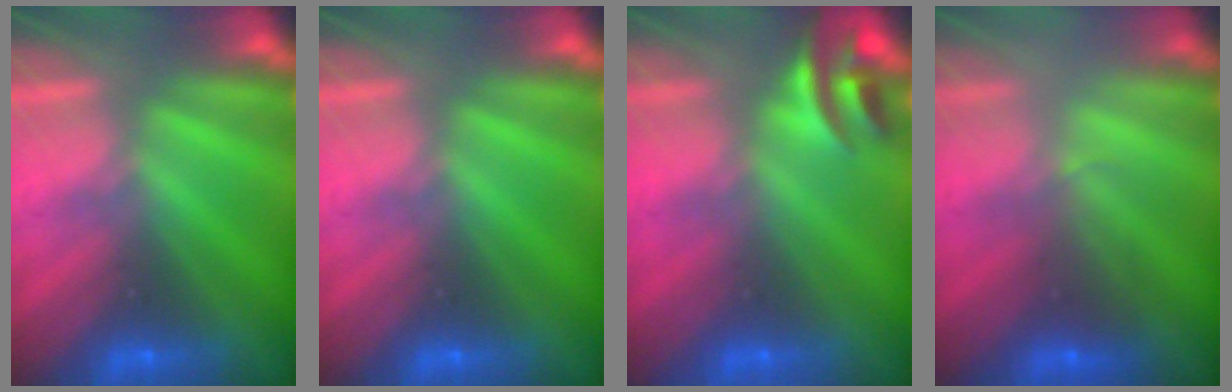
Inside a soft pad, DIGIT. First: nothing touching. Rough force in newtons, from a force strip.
{"total": 0.0}
{"total": 2.9}
{"total": 2.1}